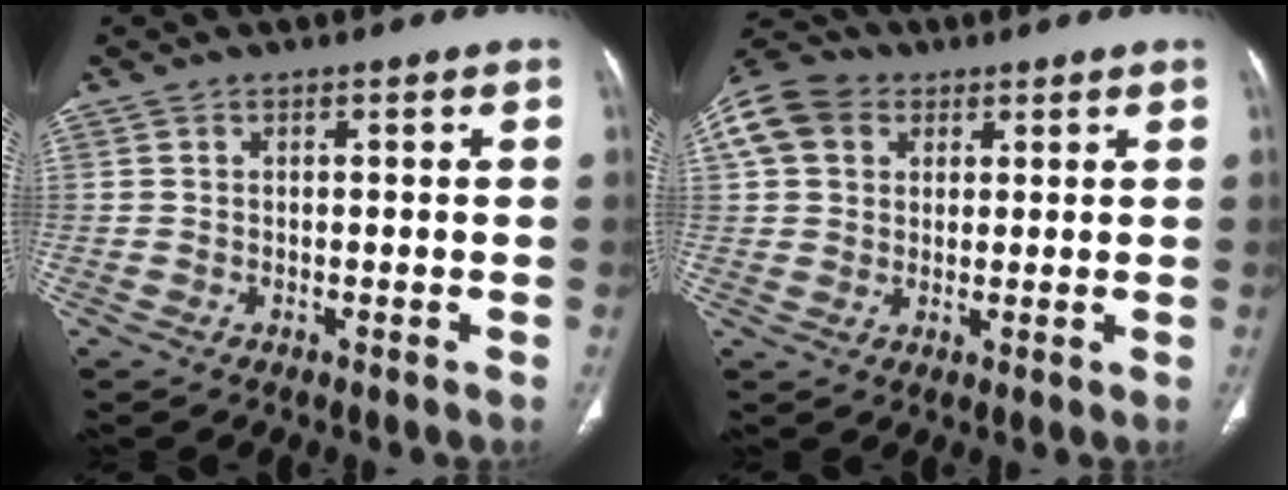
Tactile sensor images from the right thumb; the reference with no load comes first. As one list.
[{"total": 11.3, "force": [4.1, 8.9, 5.5], "torque": [-0.102, 0.020, 0.068]}]